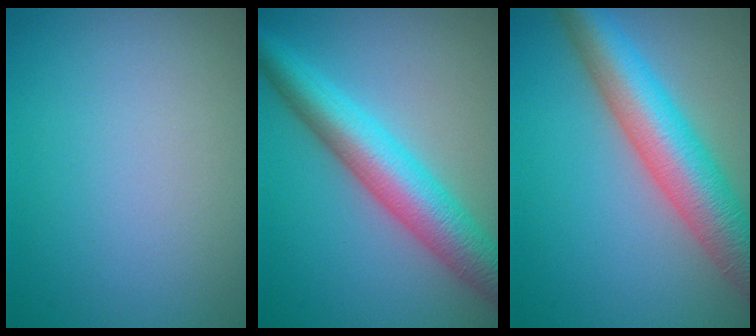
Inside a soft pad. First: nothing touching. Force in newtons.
{"total": 7.3, "press": 7.3, "slide": 0.1}
{"total": 8.7, "press": 8.6, "slide": 0.4}